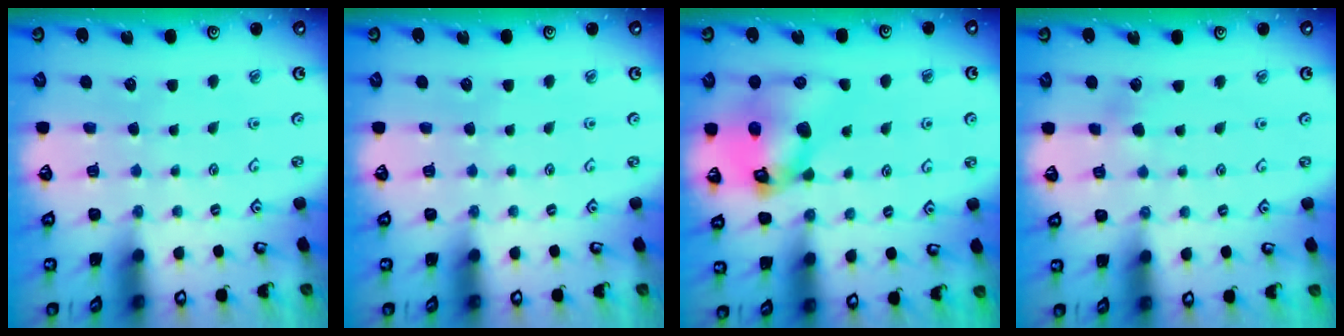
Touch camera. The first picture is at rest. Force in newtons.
{"total": 0.0}
{"total": 14.9, "press": 14.7, "slide": 2.0}
{"total": 2.5, "press": 2.5, "slide": 0.2}